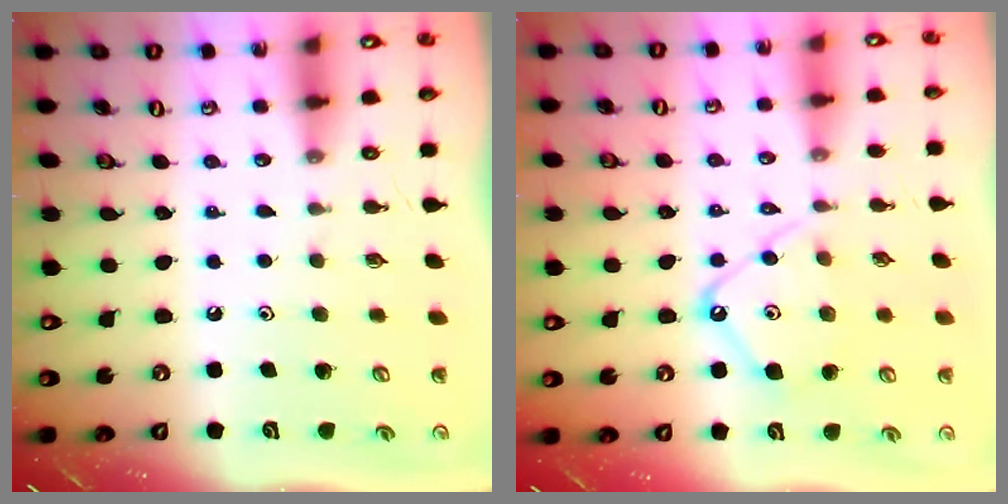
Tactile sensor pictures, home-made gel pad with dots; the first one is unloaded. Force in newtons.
{"total": 9.7, "press": 9.7, "slide": 0.9}